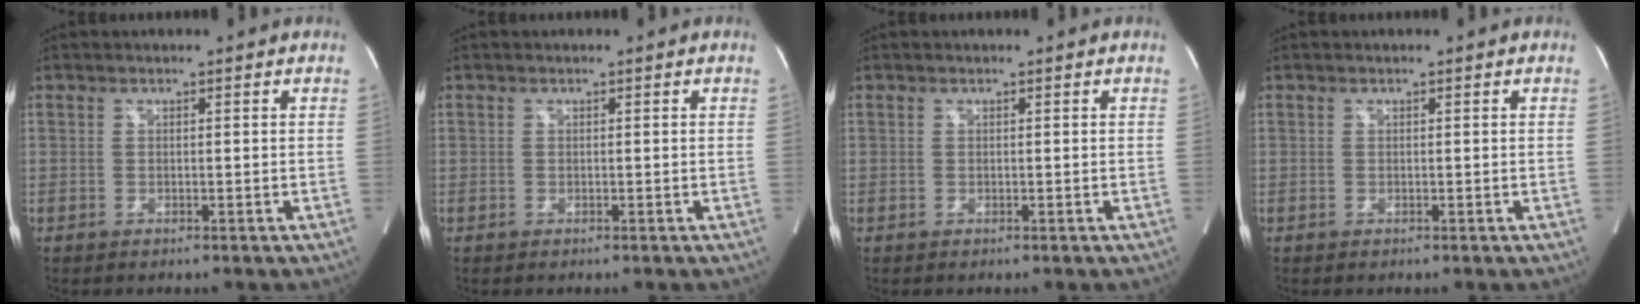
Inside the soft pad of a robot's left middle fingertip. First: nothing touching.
{"total": 0.0}
{"total": 0.0}
{"total": 0.0}